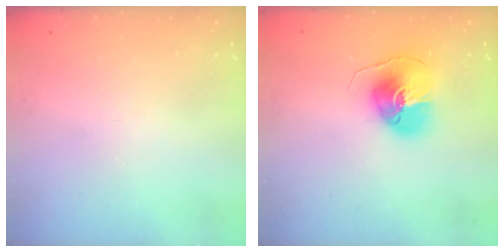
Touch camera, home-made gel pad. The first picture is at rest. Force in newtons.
{"total": 9.9, "press": 9.9, "slide": 1.3}